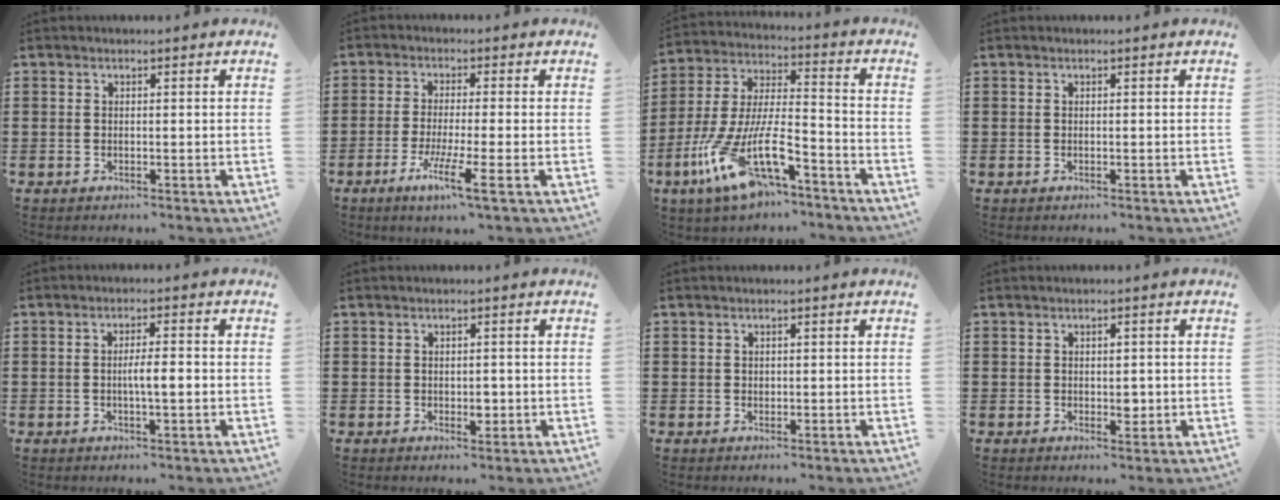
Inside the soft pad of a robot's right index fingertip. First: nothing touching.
{"total": 6.2, "force": [-3.1, 0.2, 5.4], "torque": [-0.110, -0.014, -0.058]}
{"total": 13.8, "force": [-8.6, 3.9, 10.1], "torque": [-0.223, -0.002, -0.167]}
{"total": 0.0}
{"total": 3.5, "force": [-0.4, 0.7, 3.4], "torque": [-0.060, 0.000, -0.007]}
{"total": 2.1, "force": [-0.1, 1.2, 1.8], "torque": [-0.024, -0.002, -0.003]}
{"total": 0.6, "force": [0.3, 0.5, 0.1], "torque": [-0.004, 0.002, 0.006]}
{"total": 1.9, "force": [0.1, 1.2, 1.4], "torque": [-0.019, 0.000, 0.000]}